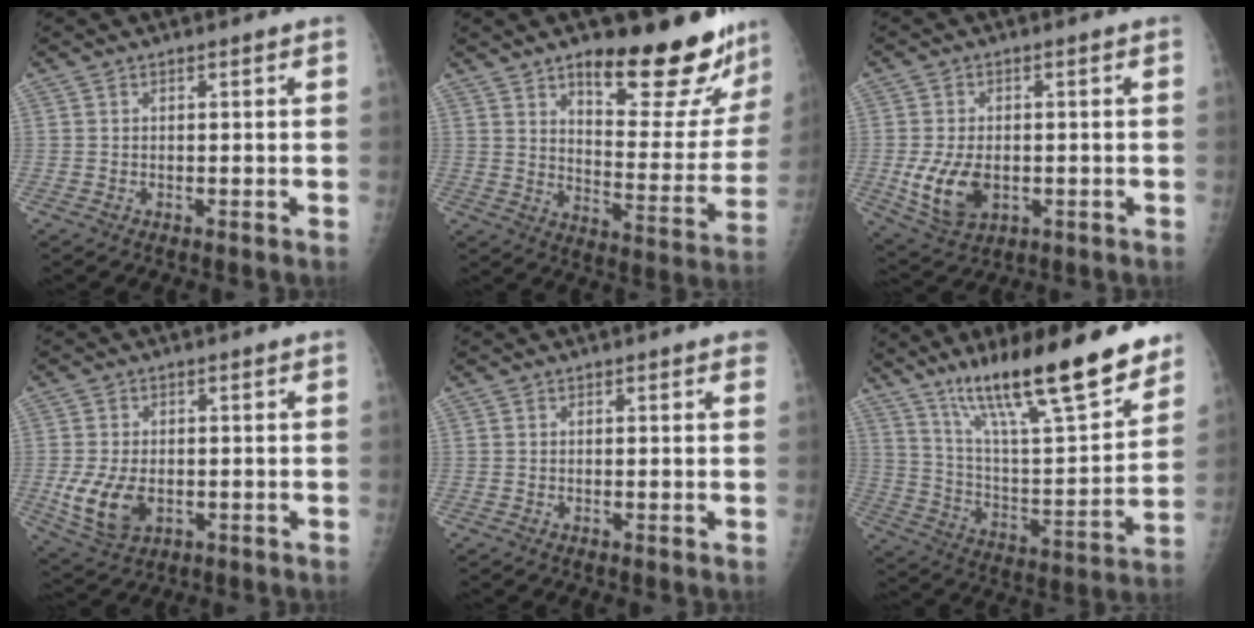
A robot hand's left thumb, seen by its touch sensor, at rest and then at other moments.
{"total": 21.6, "force": [15.6, 6.8, 13.4], "torque": [-0.133, -0.108, 0.219]}
{"total": 9.1, "force": [-1.4, 5.9, 6.8], "torque": [-0.127, -0.008, -0.011]}
{"total": 8.6, "force": [-1.5, 5.4, 6.5], "torque": [-0.131, -0.008, -0.015]}
{"total": 1.3, "force": [0.9, 0.3, 0.9], "torque": [-0.007, 0.004, 0.008]}
{"total": 25.0, "force": [17.5, 5.0, 17.2], "torque": [-0.257, -0.074, 0.298]}